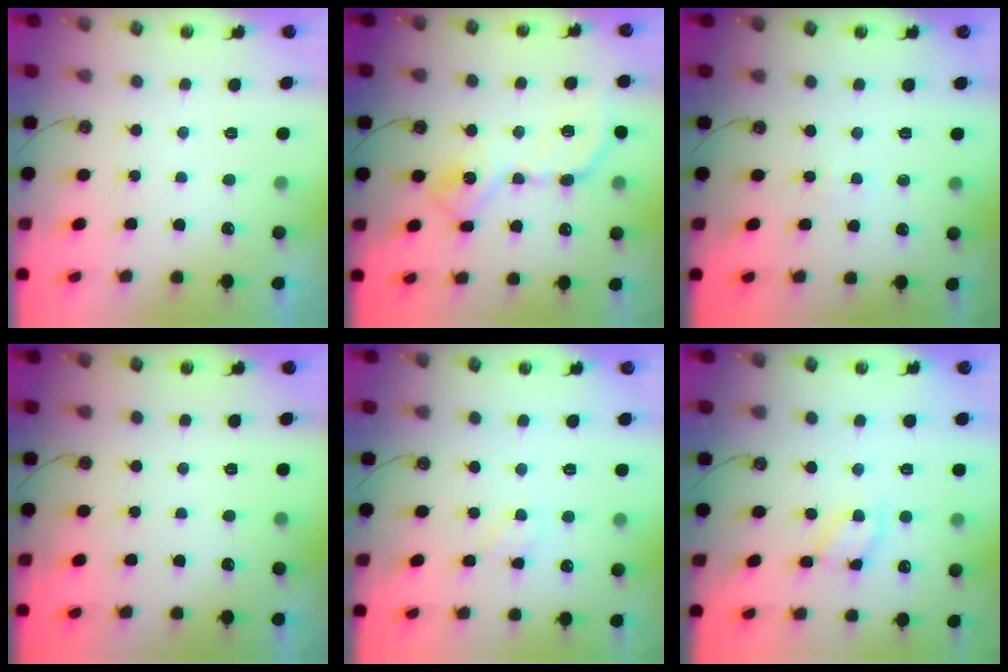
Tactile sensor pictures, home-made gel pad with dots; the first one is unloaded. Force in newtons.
{"total": 12.6, "press": 12.6, "slide": 0.4}
{"total": 2.8, "press": 2.8, "slide": 0.3}
{"total": 0.0}
{"total": 2.2, "press": 2.2, "slide": 0.2}
{"total": 9.5, "press": 9.4, "slide": 0.6}